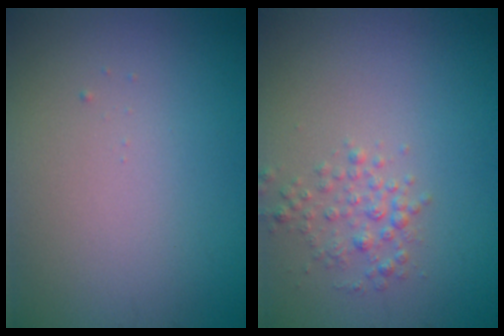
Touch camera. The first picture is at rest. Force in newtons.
{"total": 1.9, "press": 1.9, "slide": 0.0}